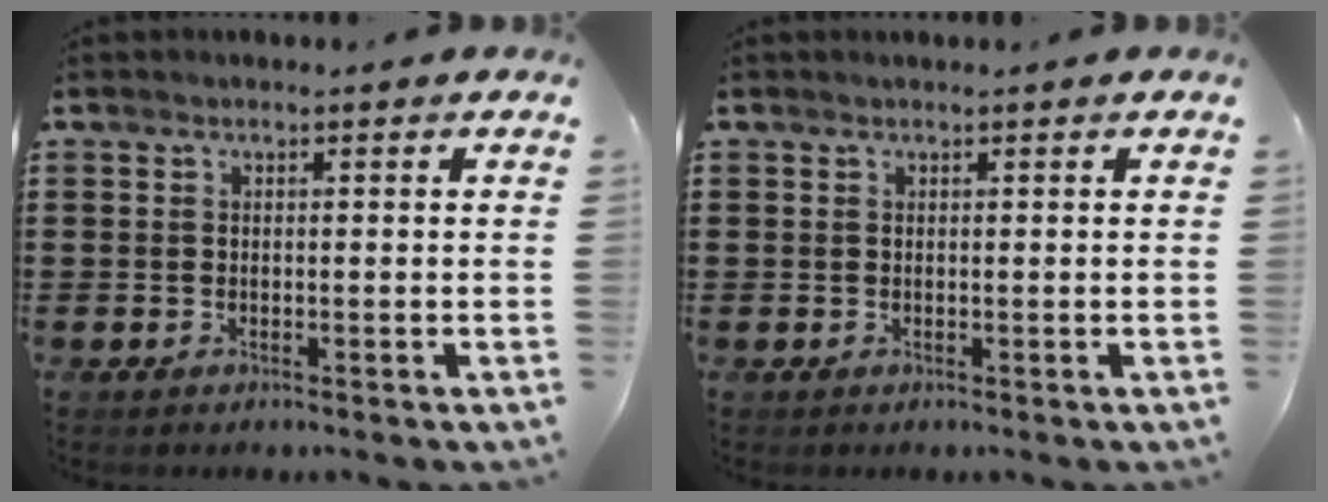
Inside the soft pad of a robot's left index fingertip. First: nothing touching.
{"total": 0.0}